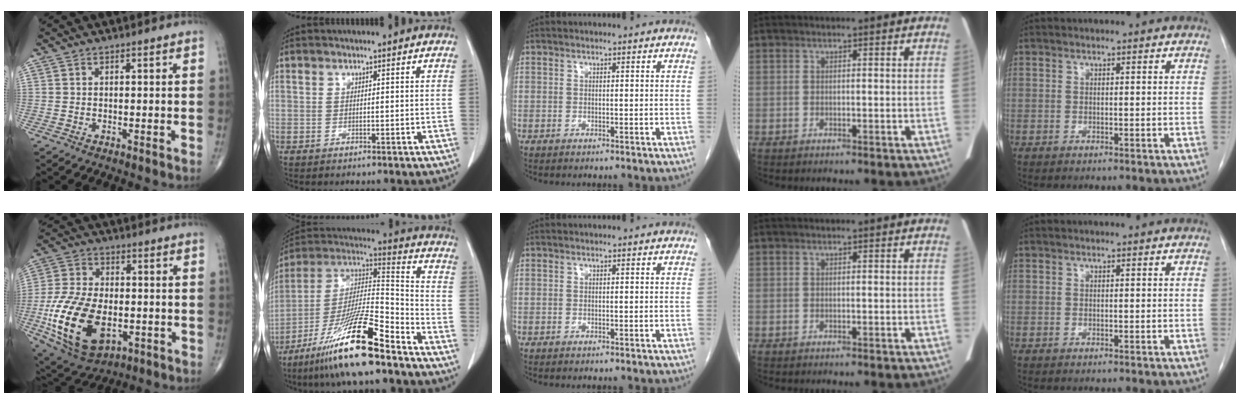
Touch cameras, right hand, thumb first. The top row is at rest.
{"thumb": {"total": 20.8, "force": [-5.3, 12.1, 16.0], "torque": [-0.302, 0.002, -0.079]}, "index": {"total": 18.9, "force": [-12.7, 1.3, 13.9], "torque": [-0.274, -0.020, -0.230]}}